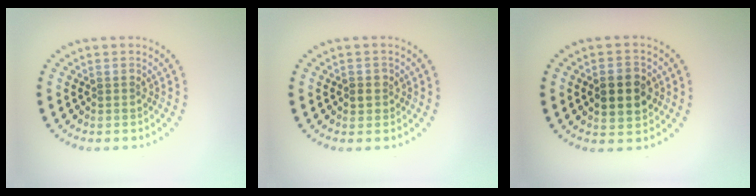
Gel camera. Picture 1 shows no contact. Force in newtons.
{"total": 1.3, "press": 1.2, "slide": 0.5}
{"total": 4.3, "press": 4.3, "slide": 0.3}